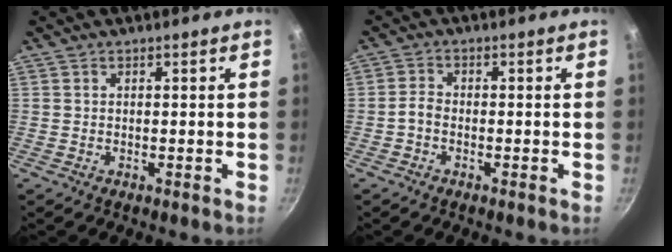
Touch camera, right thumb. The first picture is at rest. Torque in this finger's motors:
{"motor_torque": [0.25, 0.07, 0.41, -0.25, 0.11]}